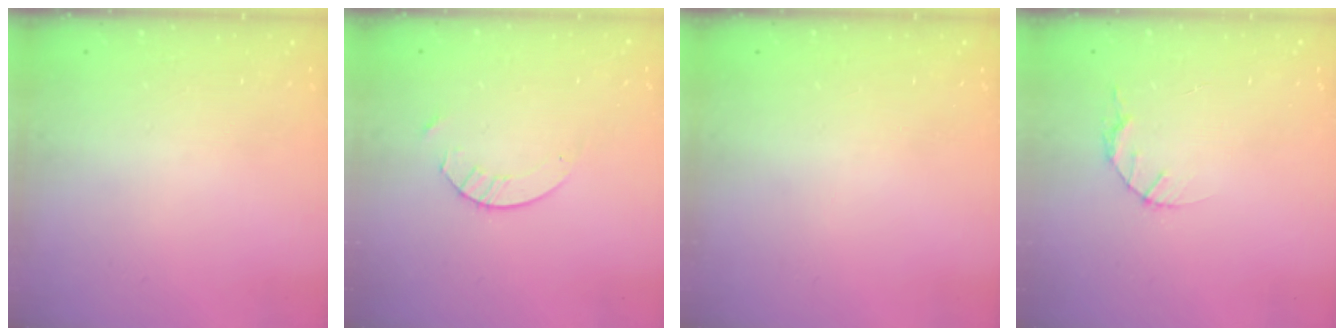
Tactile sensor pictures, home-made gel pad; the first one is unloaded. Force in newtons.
{"total": 4.2, "press": 4.2, "slide": 0.4}
{"total": 0.0}
{"total": 4.1, "press": 4.1, "slide": 0.5}